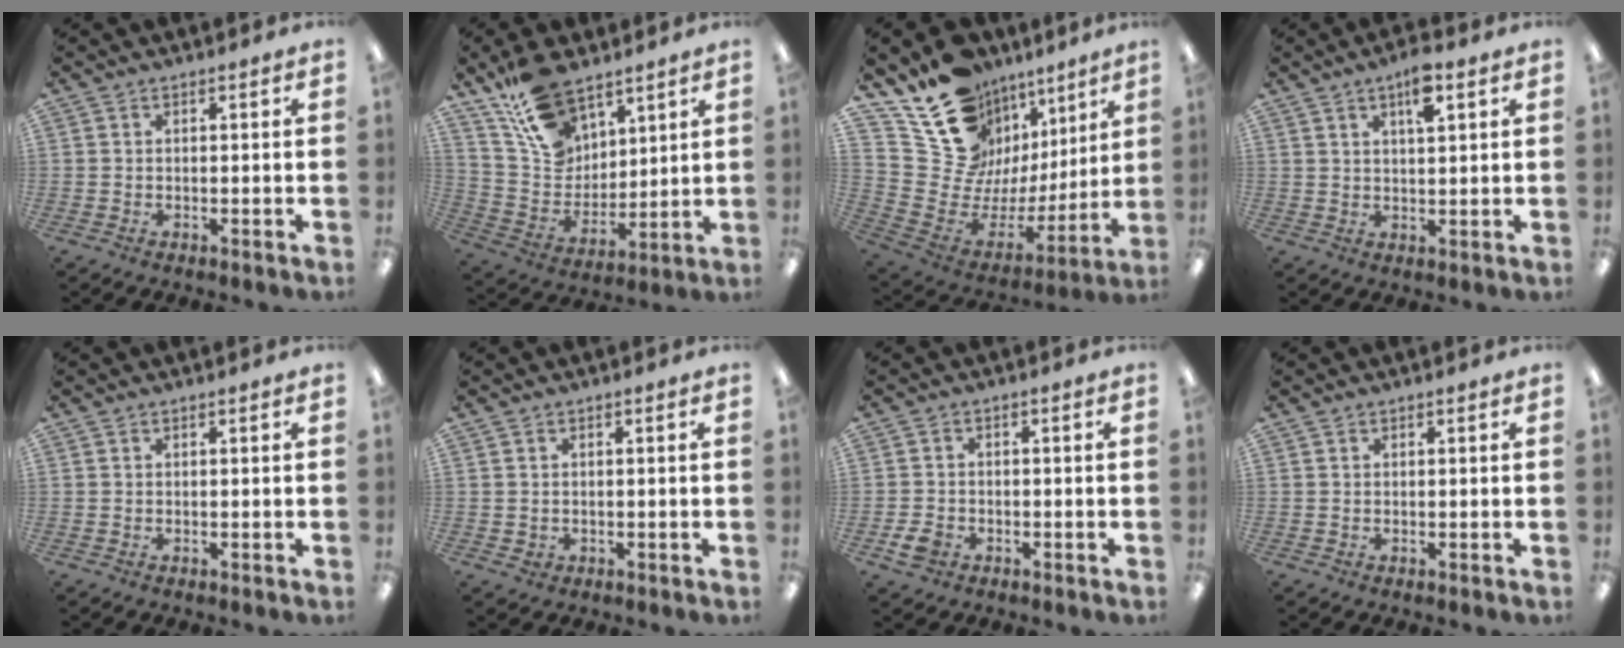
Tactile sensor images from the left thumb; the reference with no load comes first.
{"total": 15.1, "force": [10.7, 8.7, 6.2], "torque": [-0.132, -0.055, 0.209]}
{"total": 18.1, "force": [12.3, 12.0, 5.6], "torque": [-0.106, -0.094, 0.241]}
{"total": 5.8, "force": [3.6, 1.6, 4.2], "torque": [-0.068, -0.007, 0.056]}
{"total": 0.0}
{"total": 1.3, "force": [0.0, 1.3, 0.4], "torque": [-0.001, 0.001, -0.004]}
{"total": 3.7, "force": [-1.8, 2.7, 1.7], "torque": [-0.039, 0.005, -0.036]}
{"total": 0.0}